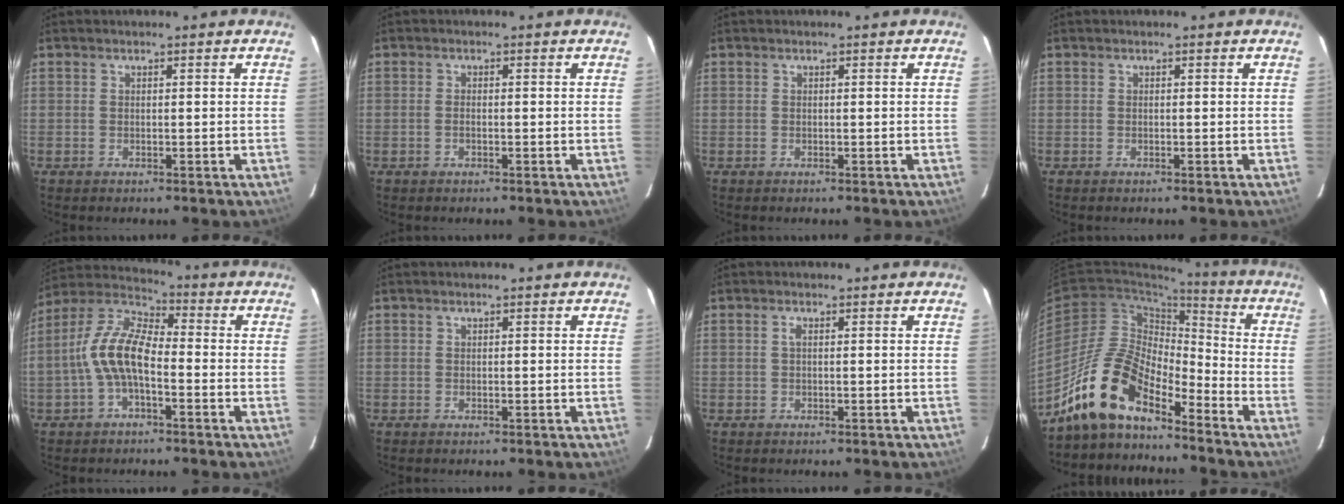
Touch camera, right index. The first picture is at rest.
{"total": 0.8, "force": [-0.4, 0.4, 0.6], "torque": [-0.014, 0.002, -0.007]}
{"total": 0.0}
{"total": 0.0}
{"total": 10.4, "force": [-2.6, 4.7, 8.9], "torque": [-0.193, 0.018, -0.054]}
{"total": 0.0}
{"total": 0.7, "force": [0.0, 0.0, 0.7], "torque": [-0.014, 0.003, -0.002]}
{"total": 13.9, "force": [-11.3, 4.7, 6.6], "torque": [-0.125, 0.011, -0.227]}